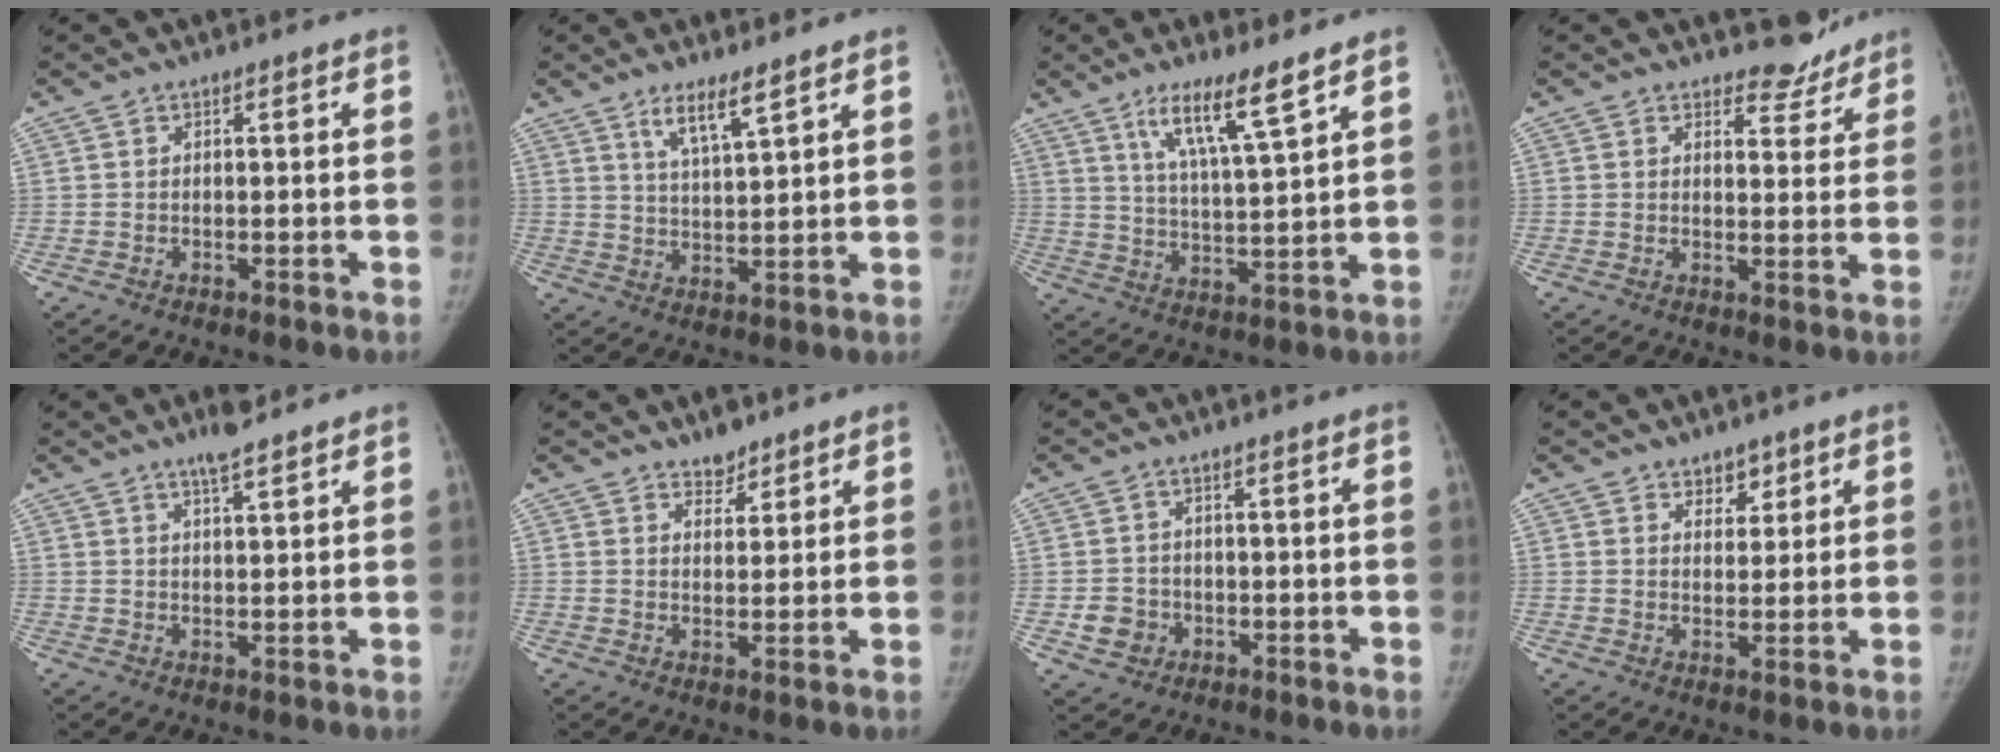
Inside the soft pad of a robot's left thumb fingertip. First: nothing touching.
{"total": 6.0, "force": [4.1, 0.9, 4.3], "torque": [-0.078, -0.030, 0.080]}
{"total": 10.1, "force": [6.6, 0.9, 7.6], "torque": [-0.134, -0.039, 0.121]}
{"total": 5.2, "force": [4.8, 2.2, 0.0], "torque": [0.031, -0.041, 0.055]}
{"total": 4.7, "force": [3.7, 0.9, 2.8], "torque": [-0.038, -0.016, 0.058]}
{"total": 3.6, "force": [2.9, 1.8, 1.0], "torque": [0.008, -0.022, 0.046]}
{"total": 4.0, "force": [-1.2, 3.7, 1.2], "torque": [-0.001, 0.008, -0.018]}
{"total": 3.8, "force": [2.6, 2.4, 1.4], "torque": [0.005, -0.018, 0.043]}